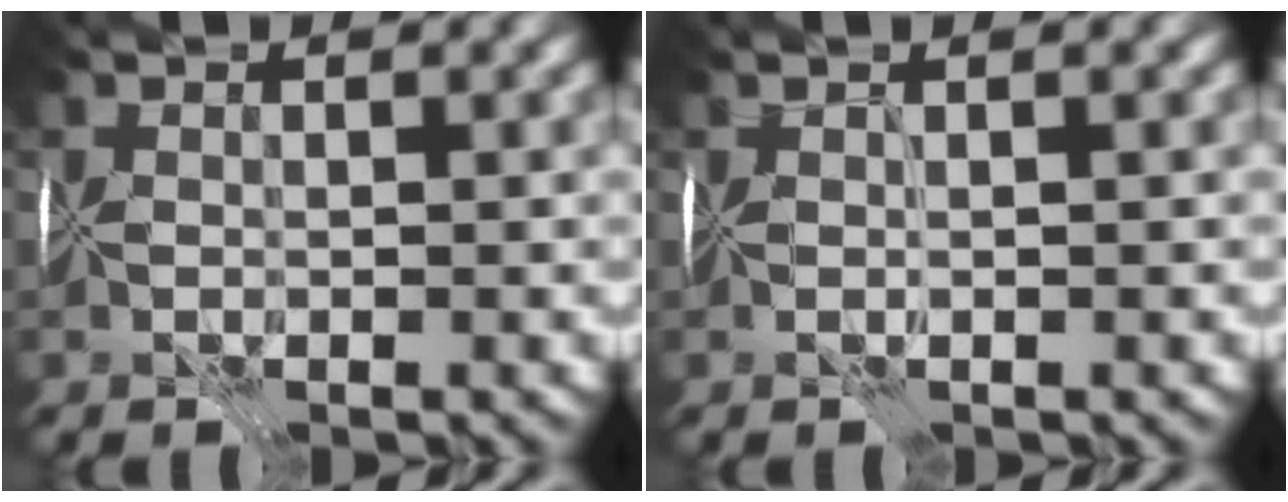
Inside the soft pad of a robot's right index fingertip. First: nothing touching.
{"total": 1.0, "force": [0.4, -0.5, 0.7], "torque": [-0.009, 0.001, 0.003]}